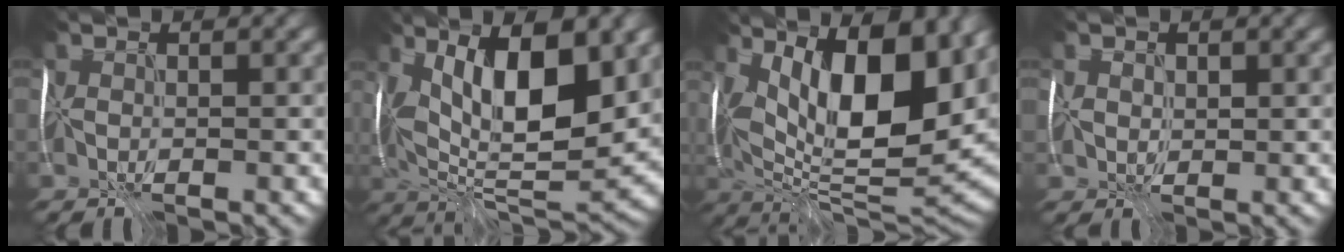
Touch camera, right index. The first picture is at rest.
{"total": 12.7, "force": [4.1, 3.9, 11.4], "torque": [-0.190, 0.005, 0.068]}
{"total": 15.5, "force": [4.9, 5.9, 13.4], "torque": [-0.213, 0.014, 0.080]}
{"total": 2.2, "force": [0.9, 1.8, 0.8], "torque": [-0.017, 0.012, 0.005]}